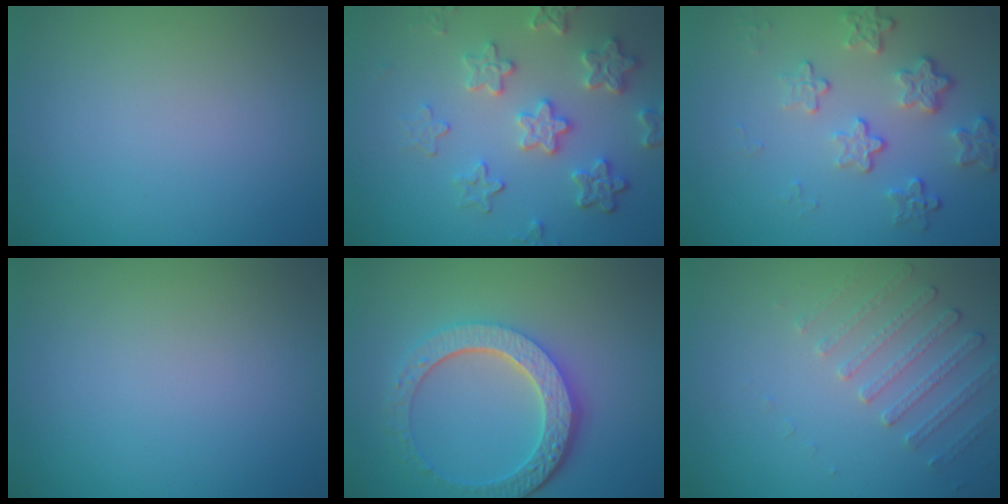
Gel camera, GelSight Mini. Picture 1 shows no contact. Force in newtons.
{"total": 5.1, "press": 4.1, "slide": 2.9}
{"total": 4.1, "press": 3.0, "slide": 2.8}
{"total": 0.0}
{"total": 6.0, "press": 4.5, "slide": 4.0}
{"total": 1.9, "press": 1.5, "slide": 1.2}